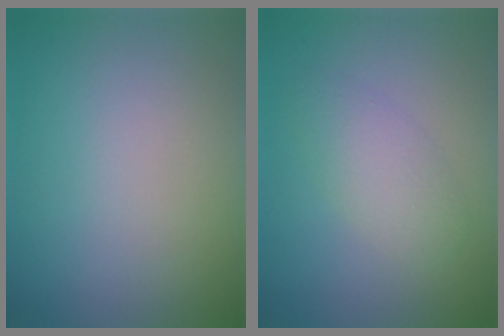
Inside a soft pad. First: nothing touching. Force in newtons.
{"total": 2.7, "press": 2.7, "slide": 0.1}